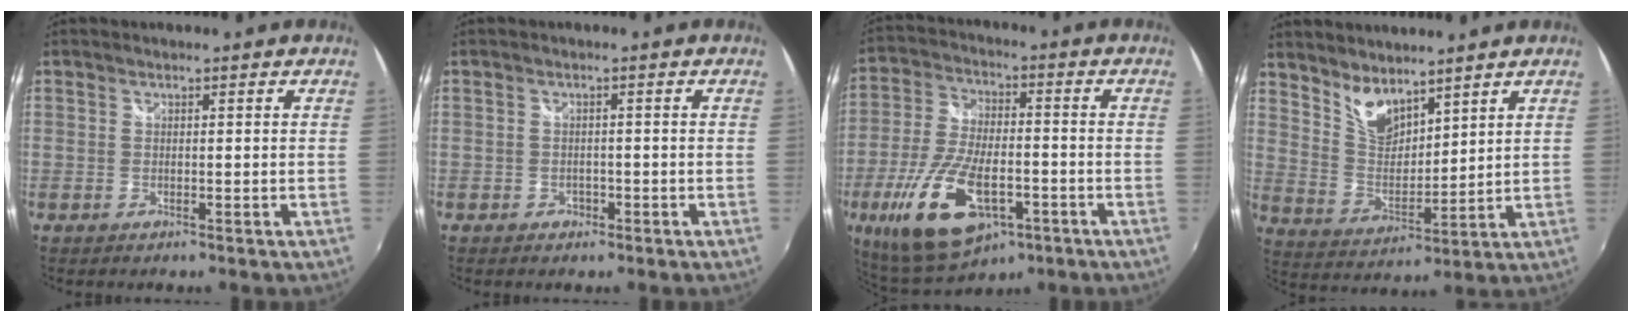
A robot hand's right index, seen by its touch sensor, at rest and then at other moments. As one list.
[{"total": 2.0, "force": [-1.1, 1.6, 0.4], "torque": [-0.010, 0.000, -0.016]}, {"total": 18.0, "force": [-7.6, 8.2, 14.1], "torque": [-0.303, -0.034, -0.131]}, {"total": 8.2, "force": [6.4, 3.6, 3.6], "torque": [-0.062, -0.002, 0.130]}]